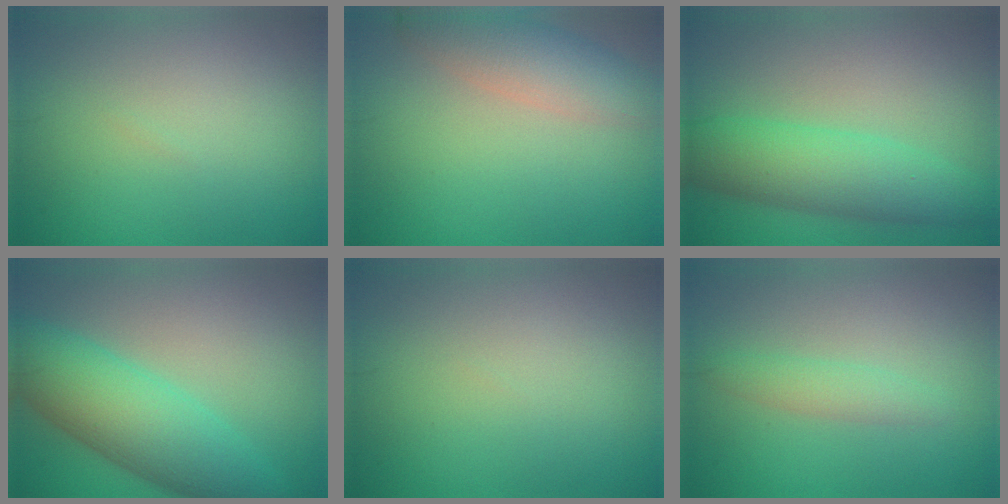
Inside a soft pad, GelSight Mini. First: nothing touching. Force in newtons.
{"total": 4.4, "press": 4.4, "slide": 0.4}
{"total": 6.1, "press": 6.1, "slide": 0.1}
{"total": 8.0, "press": 8.0, "slide": 0.2}
{"total": 0.0}
{"total": 1.9, "press": 1.9, "slide": 0.0}